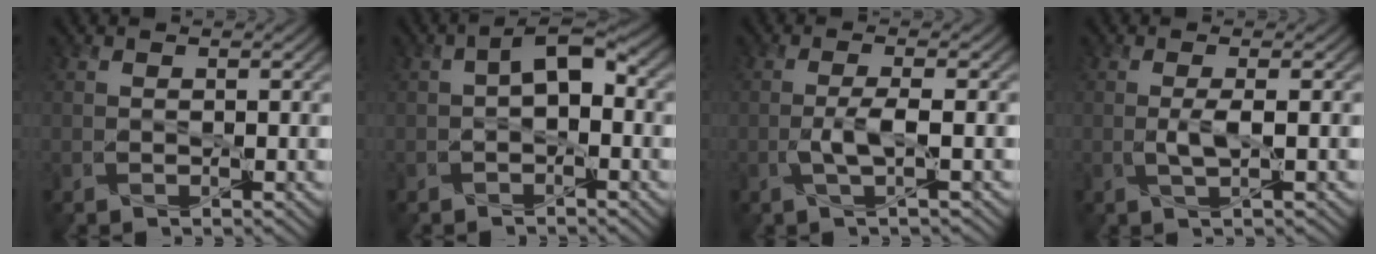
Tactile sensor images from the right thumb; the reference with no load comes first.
{"total": 3.9, "force": [-0.1, 2.2, 3.3], "torque": [-0.055, 0.004, -0.005]}
{"total": 3.0, "force": [-0.7, 0.5, 2.9], "torque": [-0.059, 0.007, -0.021]}
{"total": 2.2, "force": [-0.1, 0.3, 2.1], "torque": [-0.046, 0.002, -0.004]}